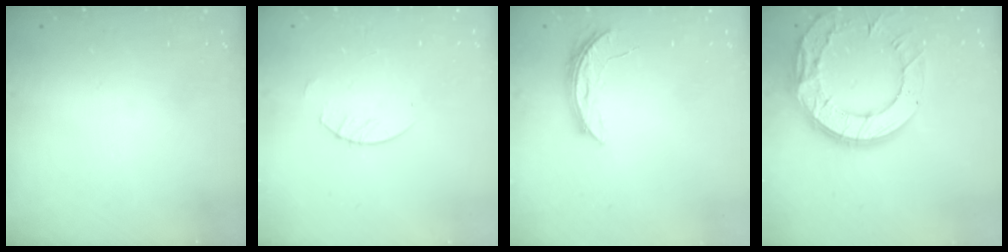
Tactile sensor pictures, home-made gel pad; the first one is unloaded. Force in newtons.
{"total": 2.7, "press": 2.7, "slide": 0.2}
{"total": 5.9, "press": 5.9, "slide": 0.4}
{"total": 18.8, "press": 18.7, "slide": 1.6}